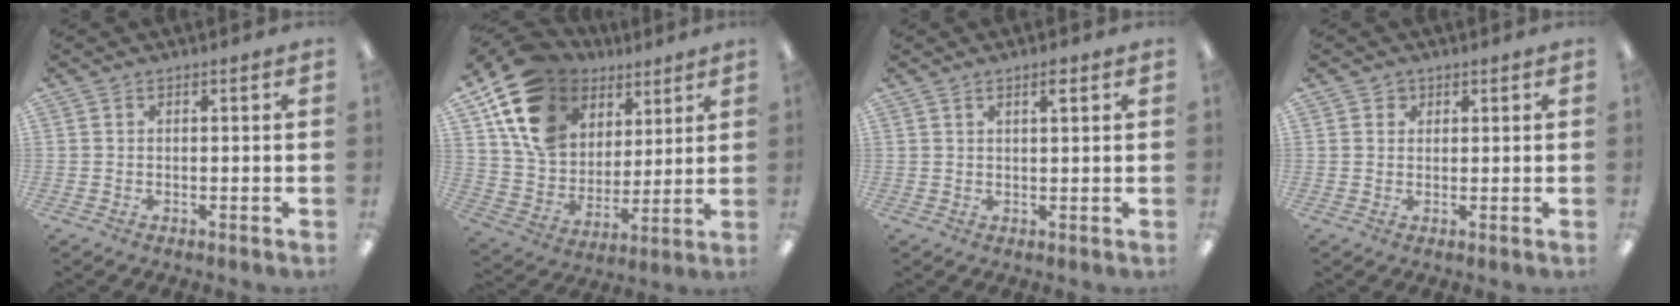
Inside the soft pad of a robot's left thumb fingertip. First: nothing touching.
{"total": 17.5, "force": [9.5, 12.5, 7.8], "torque": [-0.151, -0.042, 0.182]}
{"total": 2.5, "force": [1.7, 0.5, 1.7], "torque": [-0.030, 0.000, 0.026]}
{"total": 1.5, "force": [0.9, 1.2, 0.1], "torque": [0.005, 0.000, 0.013]}